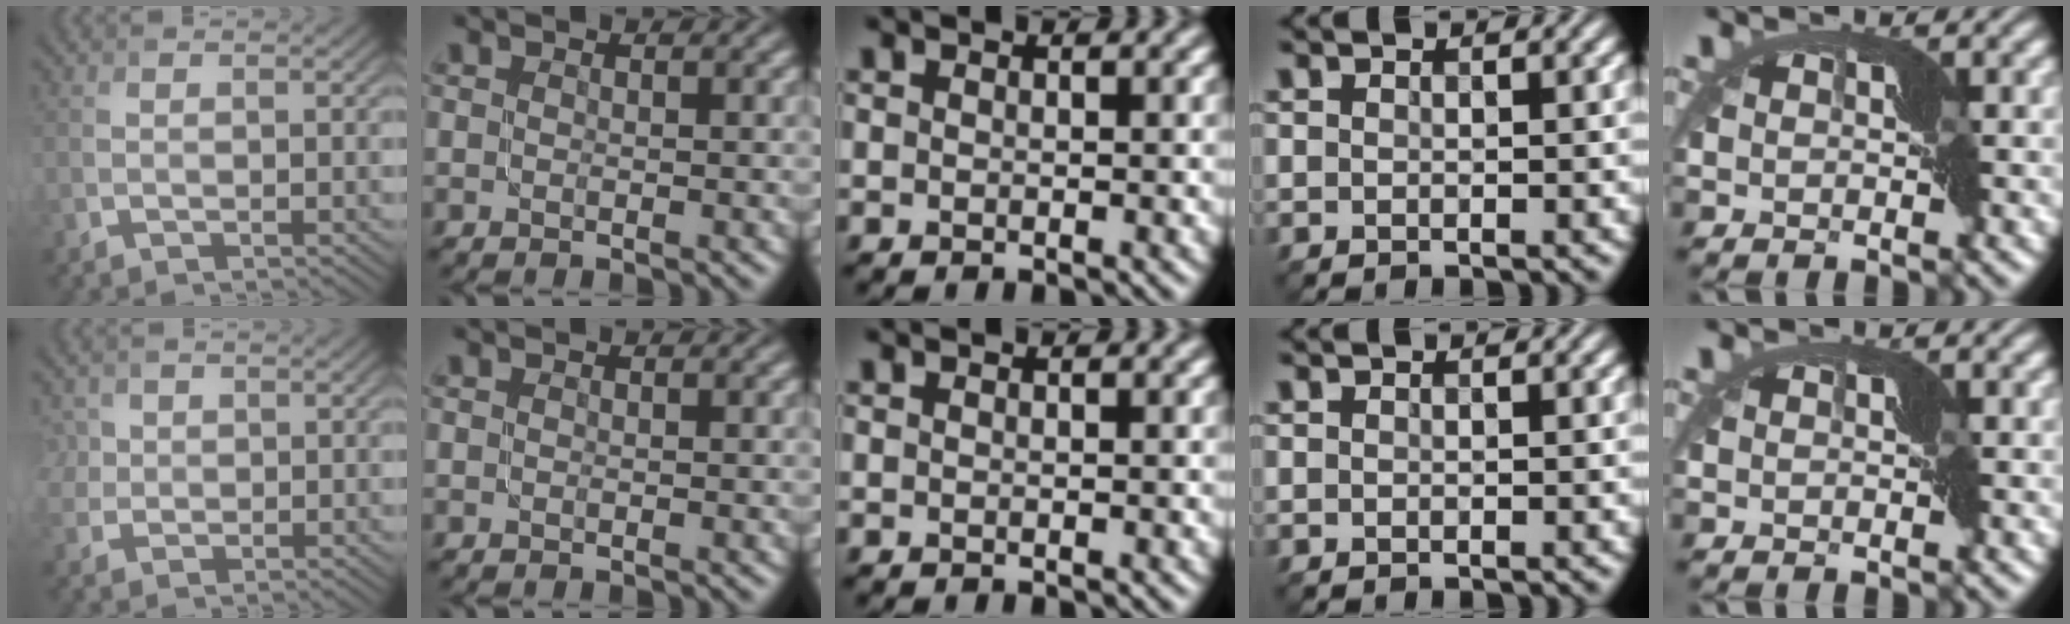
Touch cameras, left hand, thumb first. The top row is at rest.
{"thumb": {"total": 2.8, "force": [1.1, 2.4, 1.0], "torque": [-0.029, 0.003, 0.021]}}